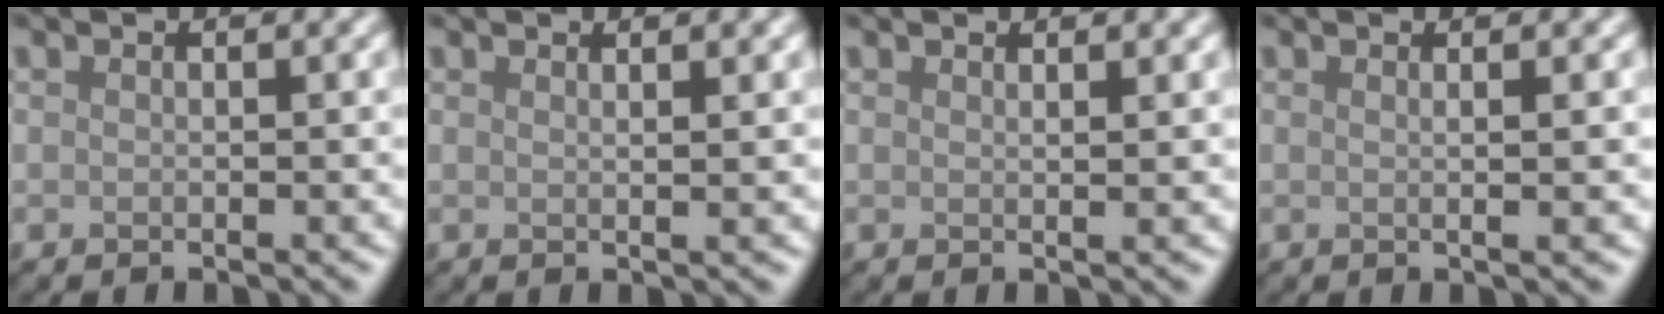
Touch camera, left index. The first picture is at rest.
{"total": 2.6, "force": [1.3, 1.0, 2.1], "torque": [-0.018, 0.006, -0.008]}
{"total": 1.9, "force": [1.1, 0.6, 1.4], "torque": [-0.013, 0.003, 0.004]}
{"total": 3.2, "force": [0.9, 1.2, 2.9], "torque": [-0.024, 0.009, -0.017]}